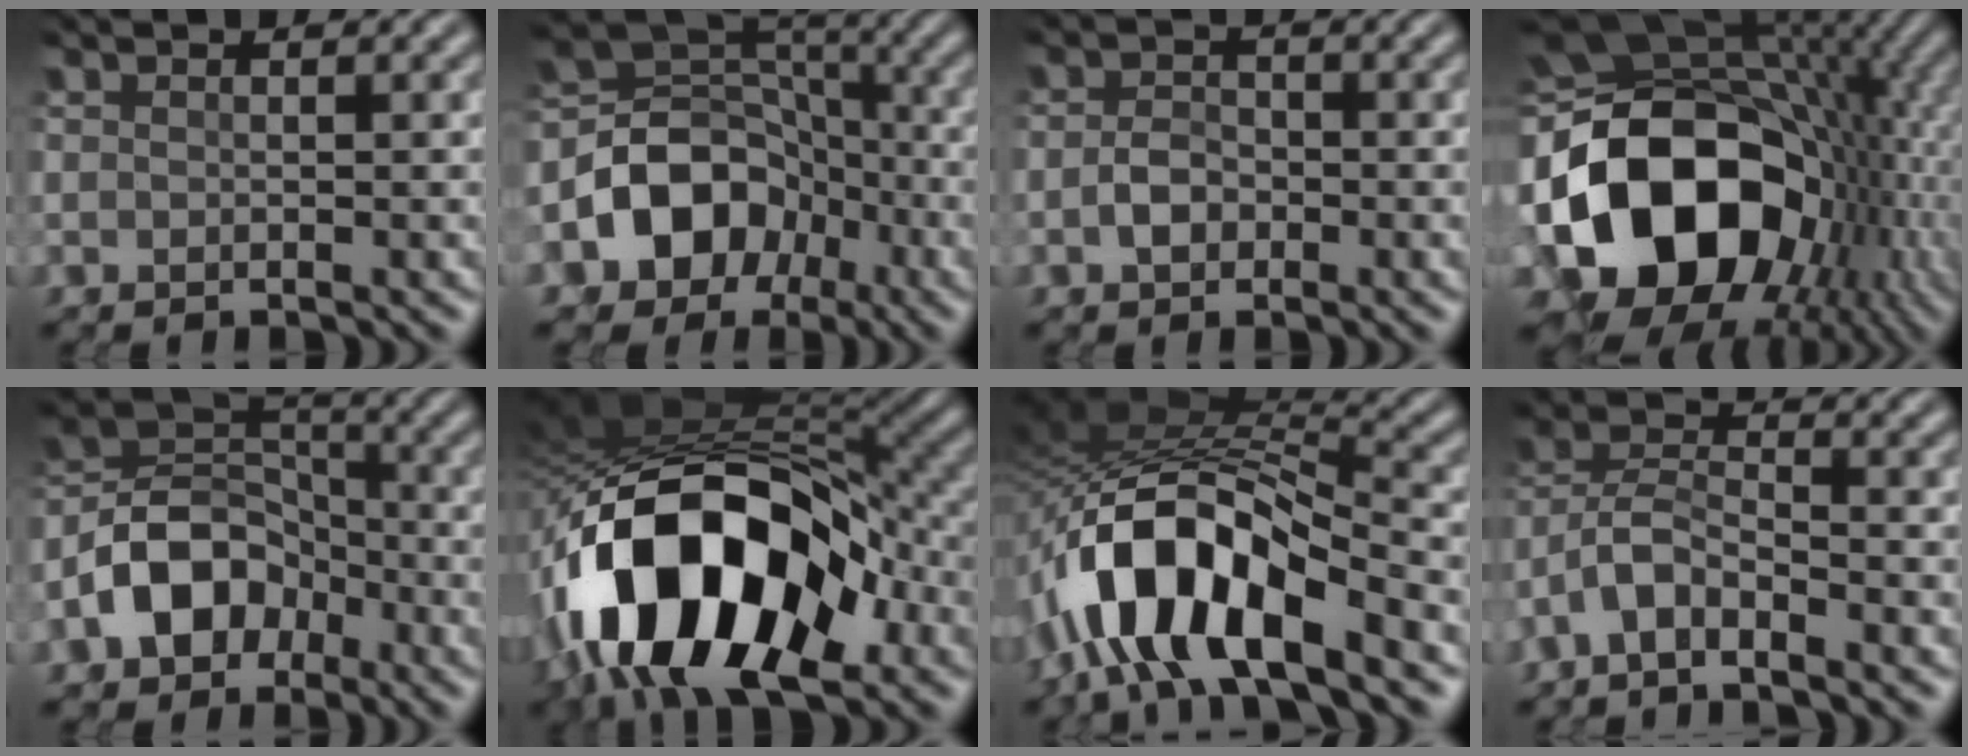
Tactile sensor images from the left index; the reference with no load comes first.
{"total": 8.6, "force": [-2.8, 6.8, 4.6], "torque": [-0.079, 0.016, -0.058]}
{"total": 1.9, "force": [-0.7, 1.3, 1.2], "torque": [-0.027, 0.006, -0.016]}
{"total": 18.8, "force": [-2.1, 13.7, 12.7], "torque": [-0.253, -0.016, -0.020]}
{"total": 7.8, "force": [-3.7, 5.4, 4.3], "torque": [-0.074, 0.010, -0.076]}
{"total": 16.7, "force": [-5.6, 8.6, 13.2], "torque": [-0.238, 0.002, -0.101]}
{"total": 12.2, "force": [-5.4, 4.6, 9.9], "torque": [-0.198, 0.008, -0.099]}
{"total": 3.8, "force": [-2.6, 1.2, 2.4], "torque": [-0.054, 0.015, -0.058]}